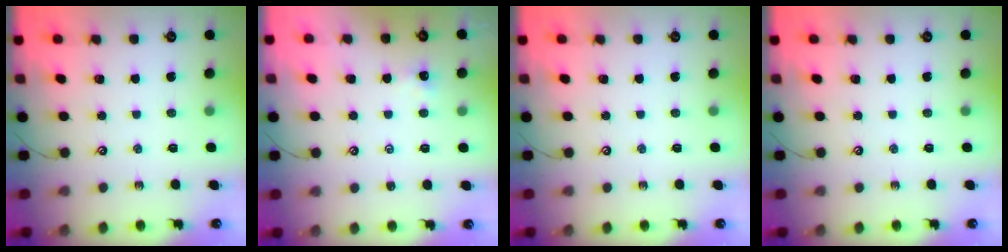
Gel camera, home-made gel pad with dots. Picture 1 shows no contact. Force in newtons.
{"total": 0.0}
{"total": 0.0}
{"total": 0.0}